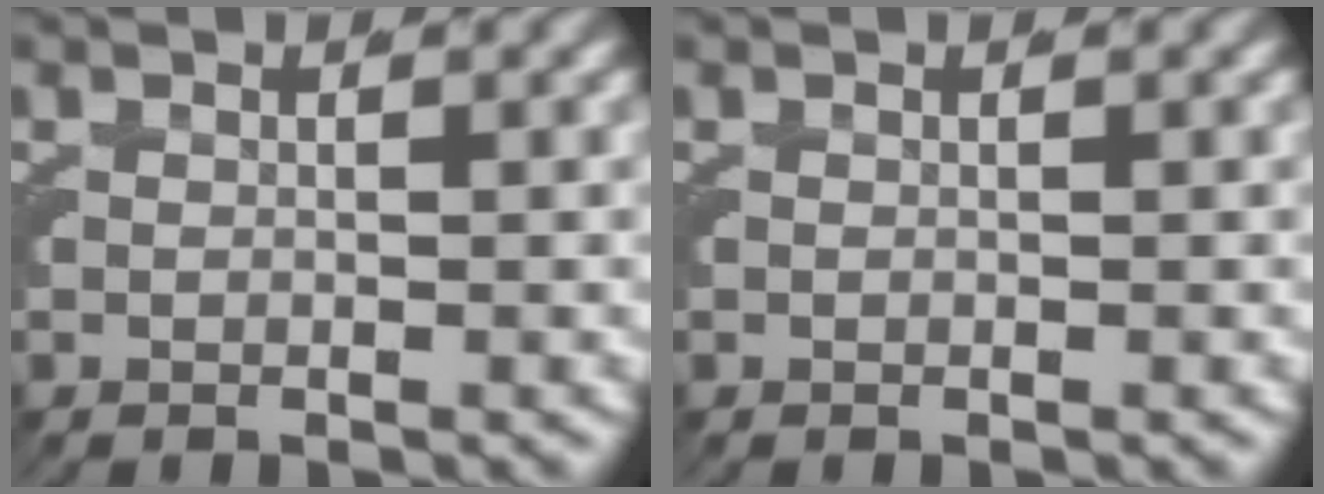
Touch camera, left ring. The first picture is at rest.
{"total": 0.0}